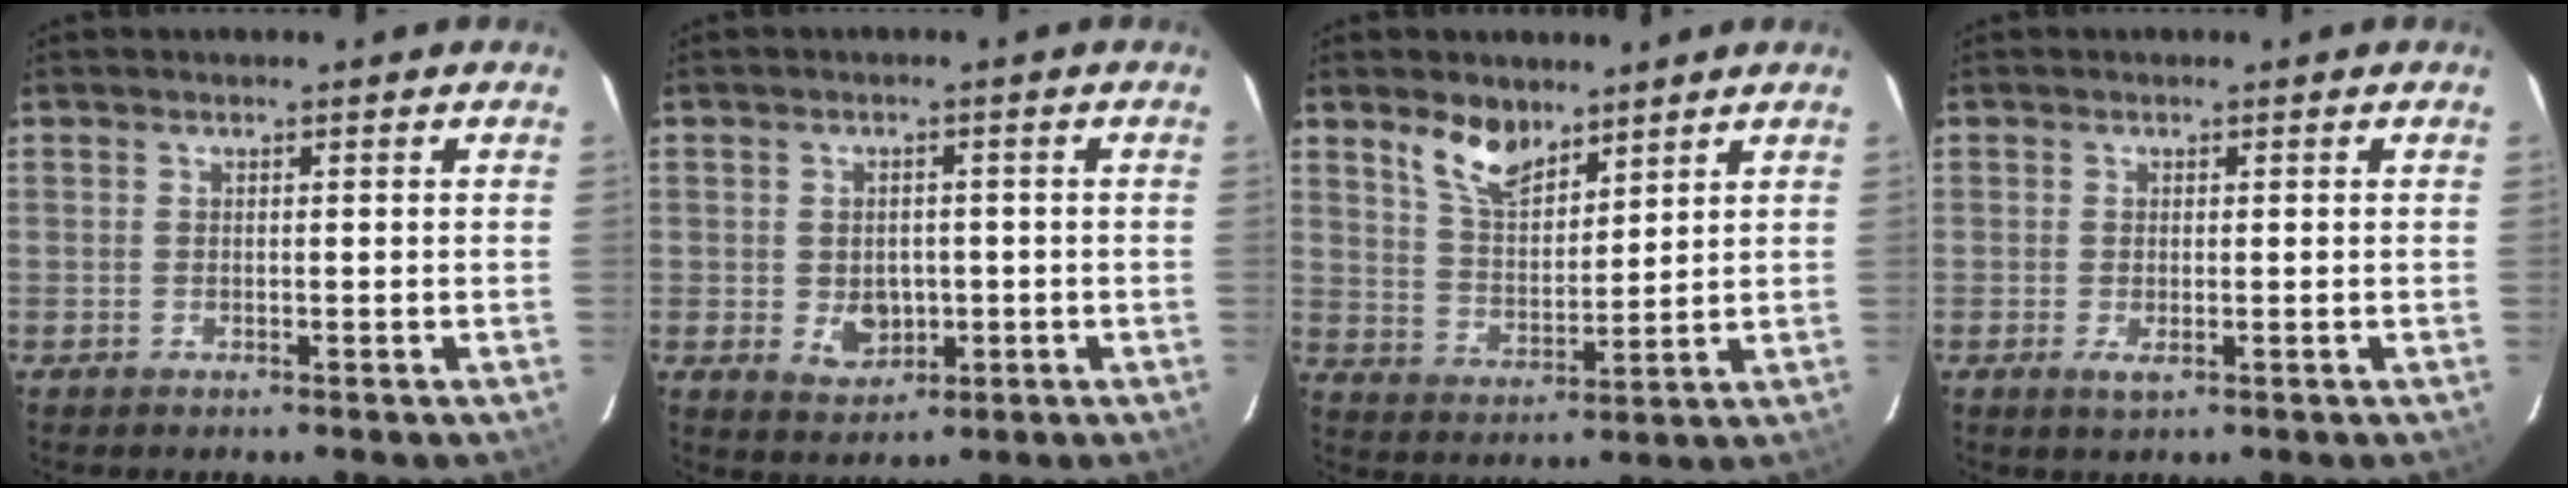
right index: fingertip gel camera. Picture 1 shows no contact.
{"total": 5.2, "force": [-0.9, 4.2, 3.0], "torque": [-0.055, -0.001, -0.002]}
{"total": 8.4, "force": [6.1, 3.7, 4.4], "torque": [-0.079, 0.009, 0.121]}
{"total": 1.7, "force": [-0.4, 0.6, 1.5], "torque": [-0.030, -0.004, -0.005]}